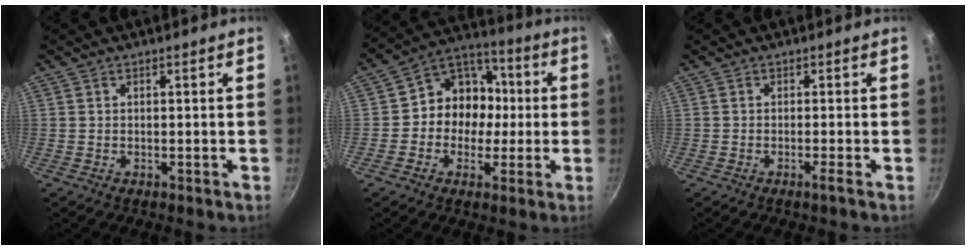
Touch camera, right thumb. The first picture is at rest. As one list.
[{"total": 12.1, "force": [-0.4, 10.5, 6.0], "torque": [-0.040, 0.035, -0.027]}, {"total": 1.3, "force": [-0.7, -0.3, 1.0], "torque": [-0.026, 0.004, -0.014]}]